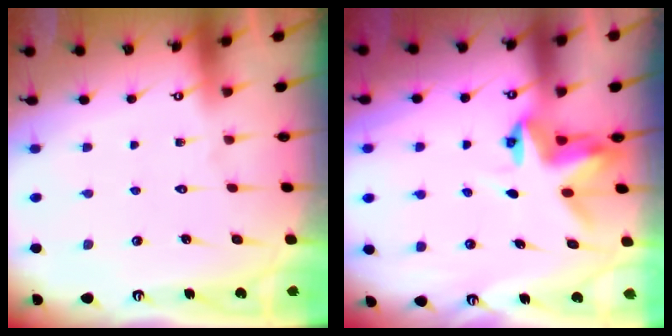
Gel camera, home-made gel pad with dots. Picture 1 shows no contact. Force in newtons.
{"total": 4.1, "press": 4.1, "slide": 0.2}